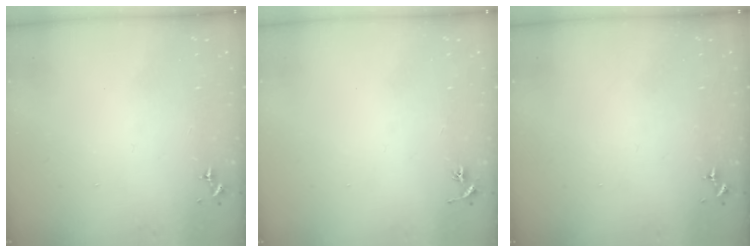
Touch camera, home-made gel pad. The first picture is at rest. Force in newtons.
{"total": 3.0, "press": 3.0, "slide": 0.3}
{"total": 0.0}